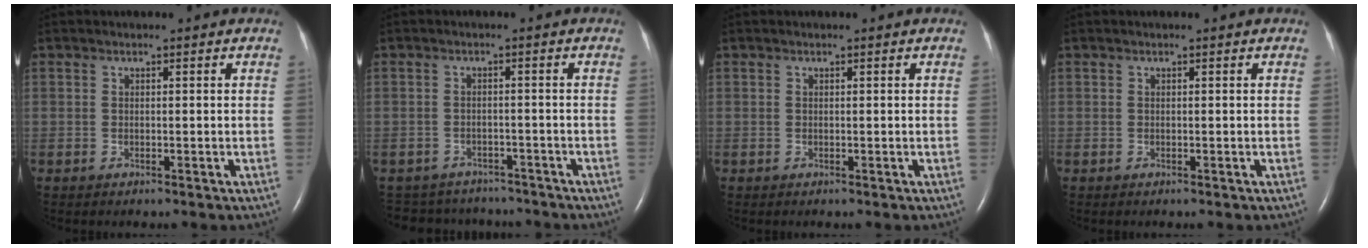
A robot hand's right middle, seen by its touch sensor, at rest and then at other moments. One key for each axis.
{"total": 9.4, "fx": -8.6, "fy": 3.6, "fz": 1.1, "tx": -0.027, "ty": 0.014, "tz": -0.107}
{"total": 0.0}
{"total": 0.0}